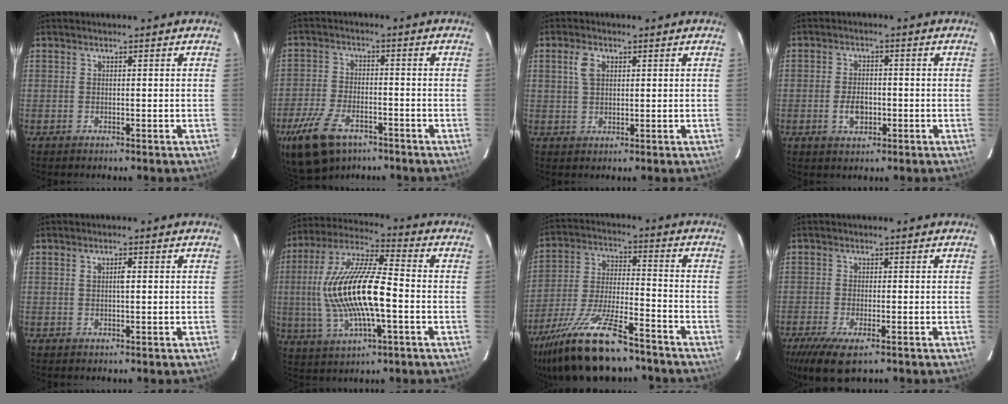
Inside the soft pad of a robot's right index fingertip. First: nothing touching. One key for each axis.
{"total": 12.9, "fx": -8.2, "fy": 6.6, "fz": 7.4, "tx": -0.179, "ty": -0.020, "tz": -0.152}
{"total": 3.6, "fx": 1.3, "fy": 2.3, "fz": 2.5, "tx": -0.048, "ty": 0.008, "tz": 0.025}
{"total": 4.4, "fx": -1.2, "fy": 2.8, "fz": 3.1, "tx": -0.062, "ty": 0.001, "tz": -0.018}
{"total": 1.6, "fx": 0.3, "fy": 0.6, "fz": 1.5, "tx": -0.027, "ty": 0.004, "tz": 0.004}
{"total": 18.7, "fx": -1.8, "fy": 5.6, "fz": 17.8, "tx": -0.351, "ty": 0.003, "tz": -0.033}
{"total": 20.0, "fx": -15.0, "fy": 5.5, "fz": 12.0, "tx": -0.246, "ty": -0.038, "tz": -0.258}
{"total": 7.9, "fx": -4.7, "fy": 2.4, "fz": 5.9, "tx": -0.132, "ty": -0.033, "tz": -0.081}